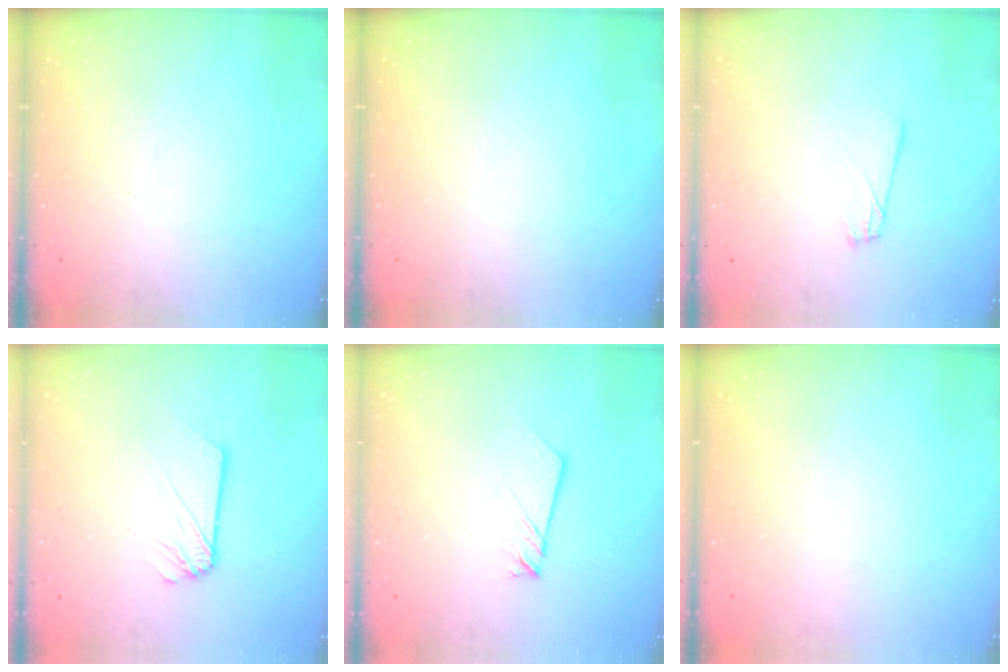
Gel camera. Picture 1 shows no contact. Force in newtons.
{"total": 0.0}
{"total": 1.3, "press": 1.3, "slide": 0.1}
{"total": 2.6, "press": 2.6, "slide": 0.3}
{"total": 2.2, "press": 2.1, "slide": 0.3}
{"total": 0.0}